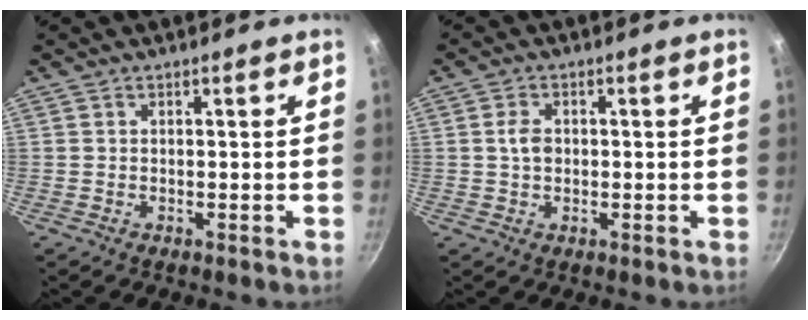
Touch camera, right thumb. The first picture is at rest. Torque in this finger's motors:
{"motor_torque": [-0.10, 0.02, -0.02, 0.35, 0.00]}